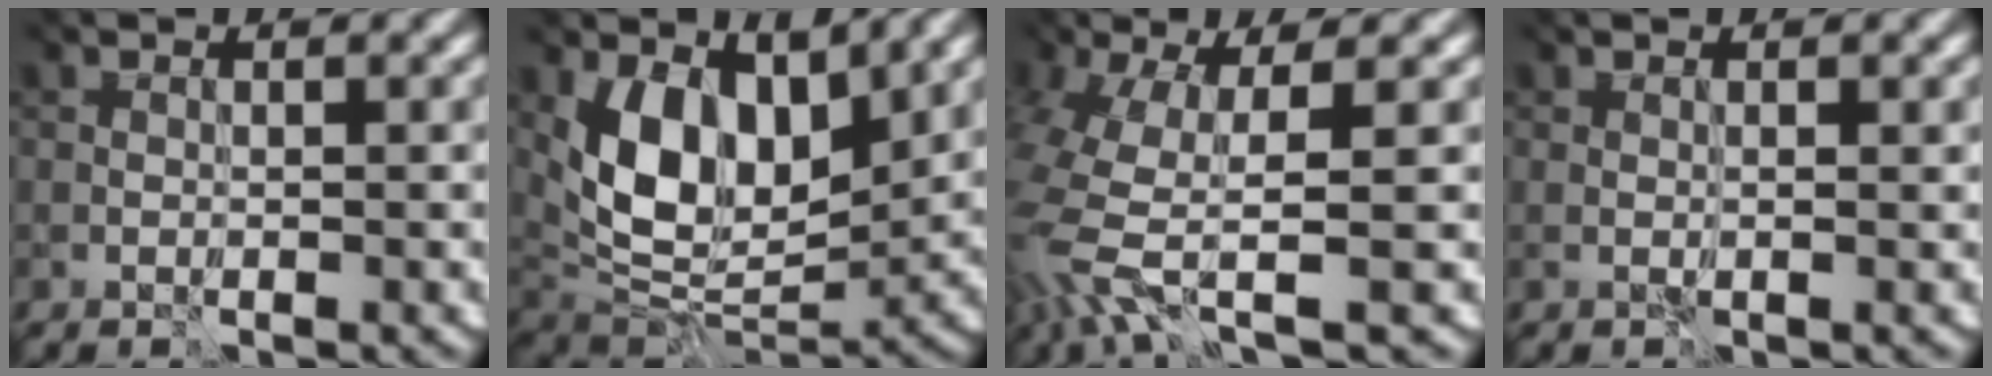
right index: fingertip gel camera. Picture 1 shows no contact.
{"total": 8.1, "force": [2.1, 5.1, 6.0], "torque": [-0.101, -0.020, 0.054]}
{"total": 9.0, "force": [-3.4, 3.4, 7.6], "torque": [-0.195, -0.026, -0.040]}
{"total": 1.2, "force": [0.8, 0.5, 0.8], "torque": [-0.003, 0.012, 0.006]}